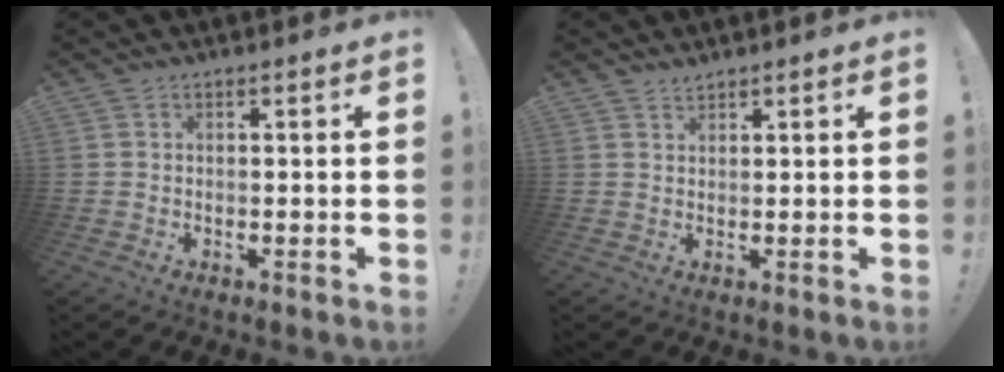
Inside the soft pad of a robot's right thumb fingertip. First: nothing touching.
{"total": 1.8, "force": [1.7, 0.5, 0.3], "torque": [0.000, -0.011, 0.031]}